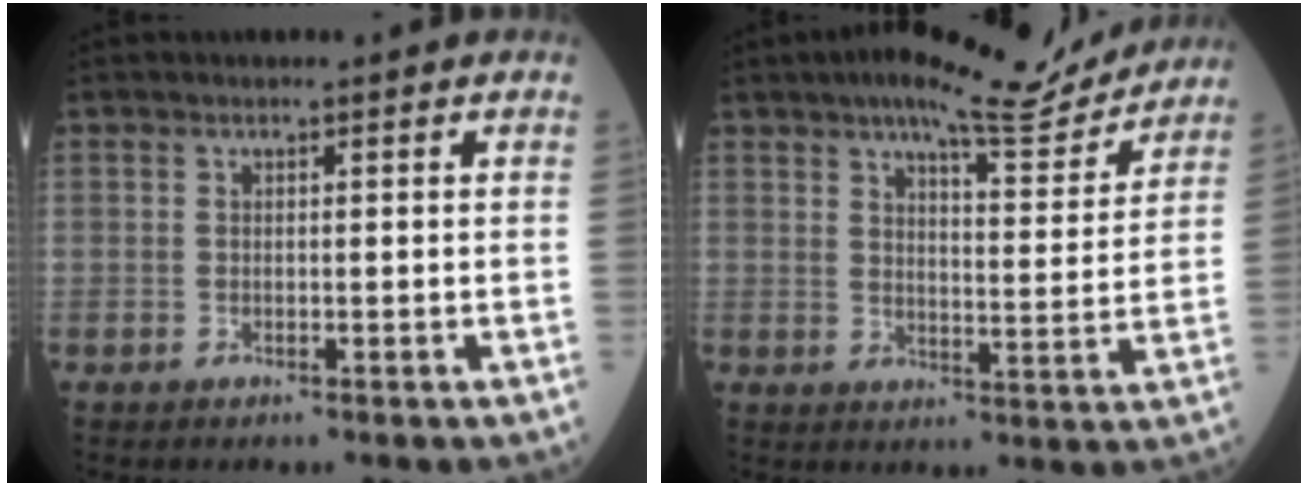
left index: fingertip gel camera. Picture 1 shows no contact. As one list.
[{"total": 11.8, "force": [10.5, 2.1, 5.0], "torque": [-0.071, -0.001, 0.138]}]